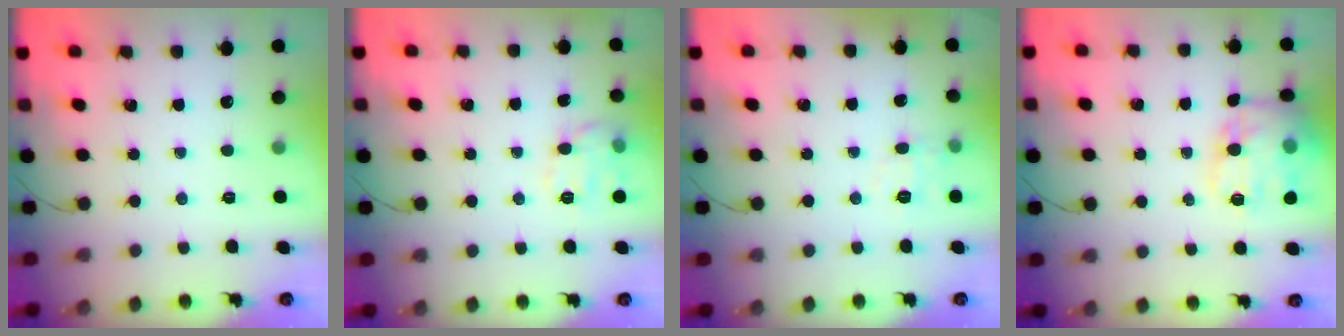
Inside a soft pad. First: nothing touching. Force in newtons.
{"total": 9.9, "press": 9.9, "slide": 0.7}
{"total": 6.6, "press": 6.5, "slide": 1.5}
{"total": 16.2, "press": 16.0, "slide": 2.5}